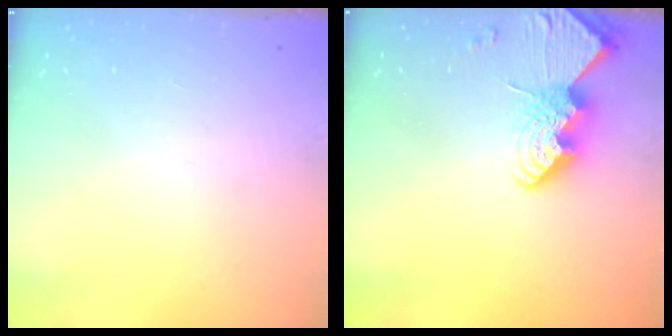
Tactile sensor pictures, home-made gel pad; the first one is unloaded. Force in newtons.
{"total": 11.7, "press": 11.7, "slide": 0.8}